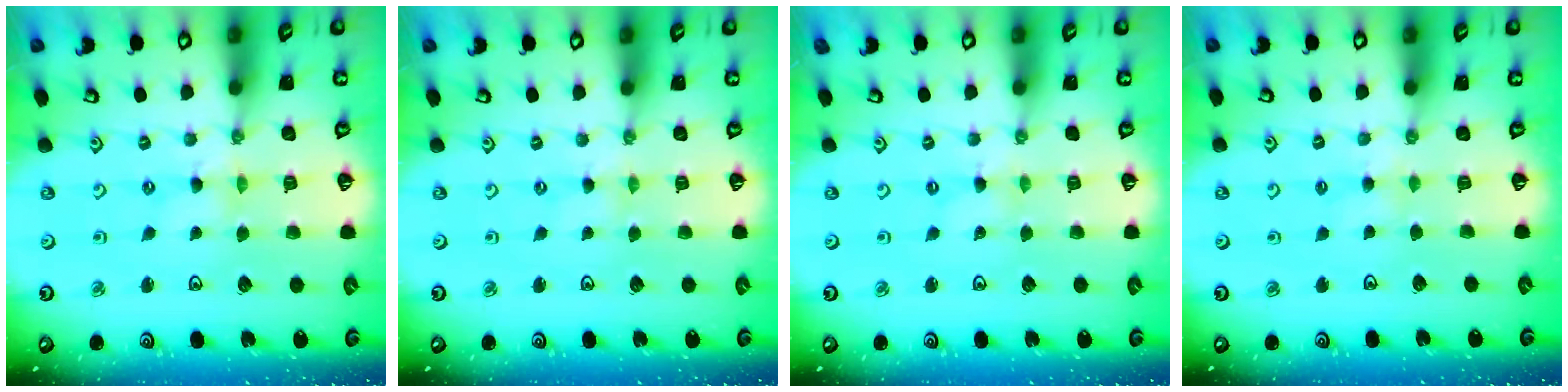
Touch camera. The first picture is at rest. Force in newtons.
{"total": 0.0}
{"total": 0.6, "press": 0.6, "slide": 0.1}
{"total": 2.7, "press": 2.6, "slide": 0.5}